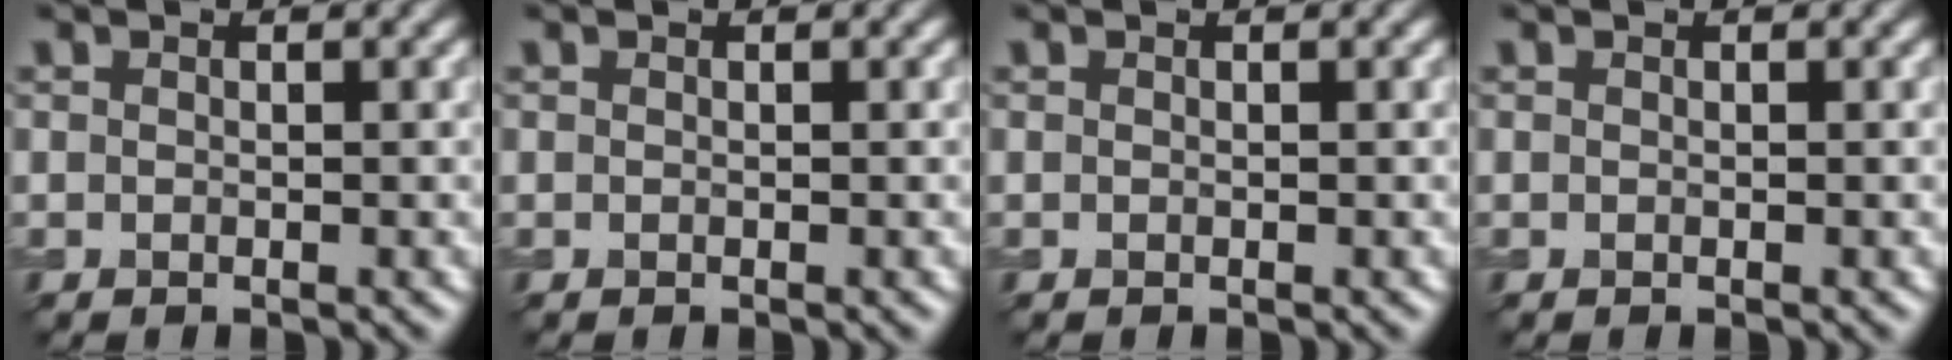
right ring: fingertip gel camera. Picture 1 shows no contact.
{"total": 0.0}
{"total": 0.0}
{"total": 0.0}